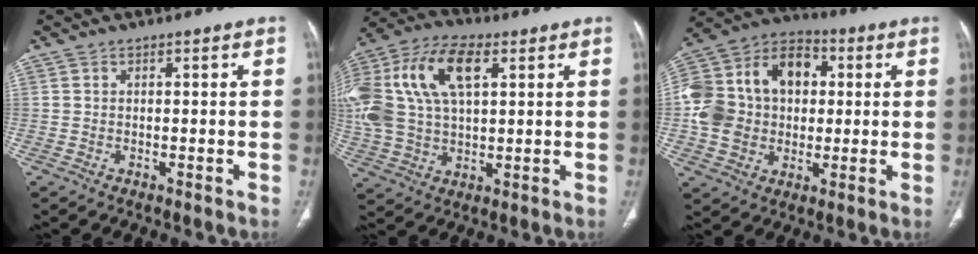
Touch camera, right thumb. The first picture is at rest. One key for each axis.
{"total": 25.3, "fx": 7.6, "fy": 14.5, "fz": 19.2, "tx": -0.449, "ty": 0.038, "tz": 0.141}
{"total": 19.6, "fx": 1.3, "fy": 15.2, "fz": 12.2, "tx": -0.211, "ty": 0.036, "tz": 0.022}